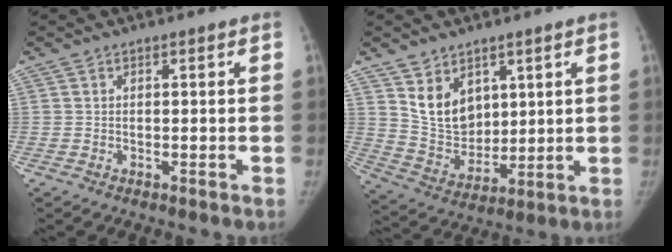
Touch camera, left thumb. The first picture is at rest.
{"total": 10.2, "force": [5.1, 7.4, 5.0], "torque": [-0.055, -0.041, 0.113]}